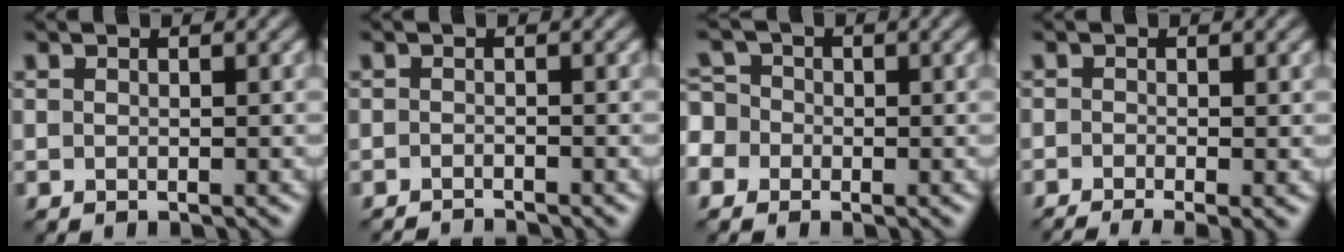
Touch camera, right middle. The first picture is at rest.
{"total": 1.6, "force": [-1.6, 0.0, 0.3], "torque": [0.004, -0.004, -0.030]}
{"total": 4.5, "force": [-1.5, 4.0, 1.5], "torque": [-0.032, 0.018, -0.052]}
{"total": 3.3, "force": [-1.8, 0.7, 2.6], "torque": [-0.038, -0.011, -0.032]}